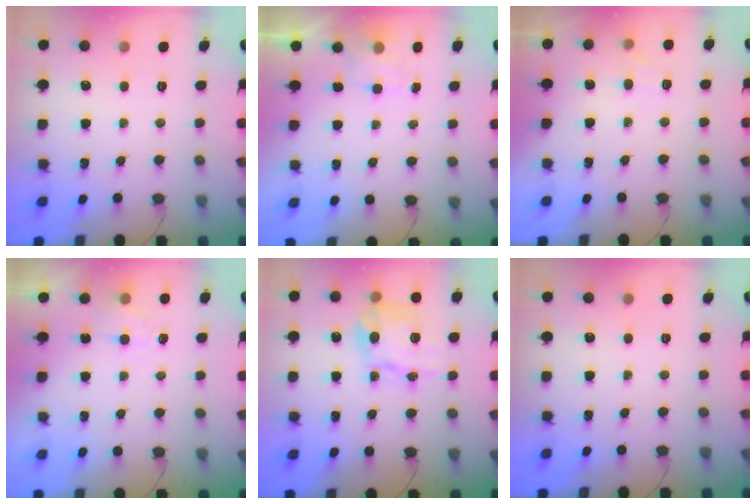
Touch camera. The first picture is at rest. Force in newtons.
{"total": 2.2, "press": 1.8, "slide": 1.3}
{"total": 6.3, "press": 6.1, "slide": 1.5}
{"total": 2.9, "press": 2.5, "slide": 1.5}
{"total": 12.2, "press": 12.1, "slide": 0.5}
{"total": 0.0}